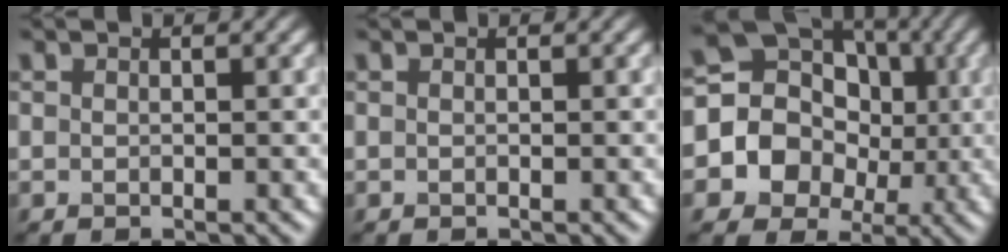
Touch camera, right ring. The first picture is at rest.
{"total": 0.0}
{"total": 11.6, "force": [-0.3, 10.7, 4.3], "torque": [-0.092, 0.031, -0.030]}